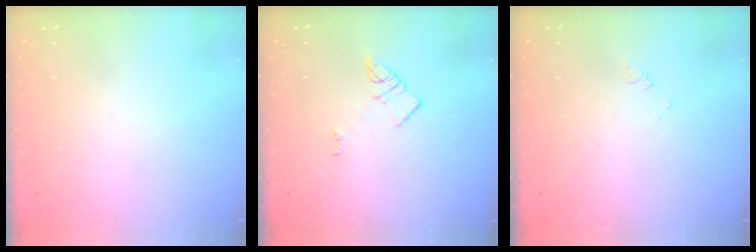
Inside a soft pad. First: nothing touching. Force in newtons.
{"total": 6.5, "press": 6.5, "slide": 0.8}
{"total": 2.2, "press": 2.2, "slide": 0.3}